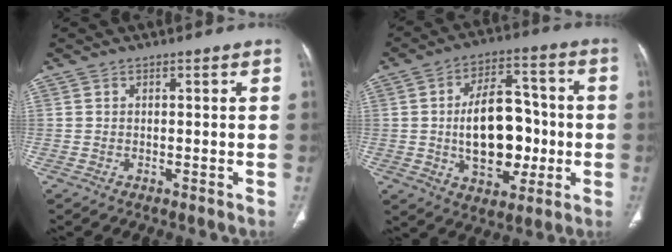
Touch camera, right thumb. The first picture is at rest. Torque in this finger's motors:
{"motor_torque": [1.98, 2.01, 1.64, -0.40, 0.53]}